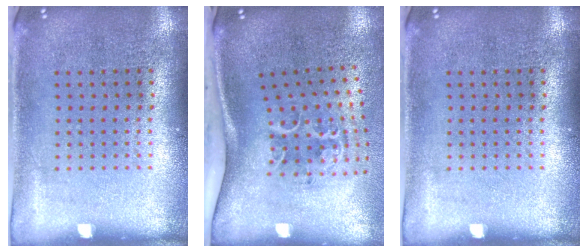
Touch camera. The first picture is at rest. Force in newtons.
{"total": 2.2, "press": 1.4, "slide": 1.8}
{"total": 0.0}